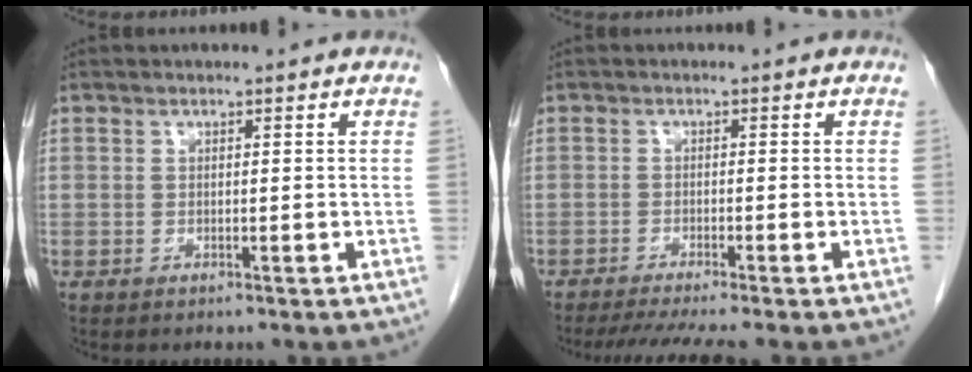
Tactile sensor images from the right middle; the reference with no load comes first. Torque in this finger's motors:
{"motor_torque": [0.45, -0.35, 0.06, 0.03]}